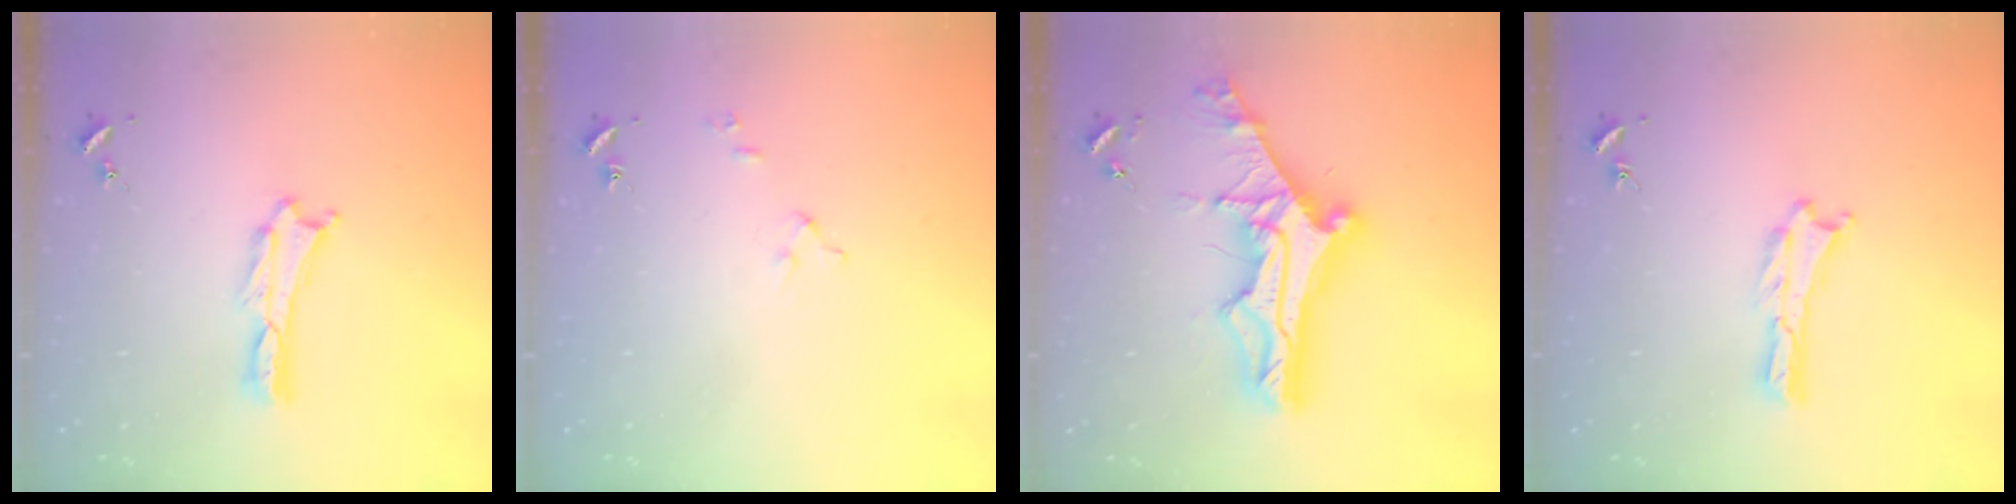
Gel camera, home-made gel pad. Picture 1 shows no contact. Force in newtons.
{"total": 2.6, "press": 2.6, "slide": 0.3}
{"total": 13.2, "press": 13.1, "slide": 1.4}
{"total": 0.0}